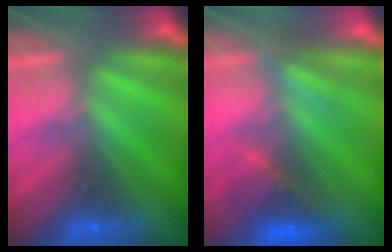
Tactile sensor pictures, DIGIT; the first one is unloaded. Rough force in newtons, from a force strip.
{"total": 3.0}